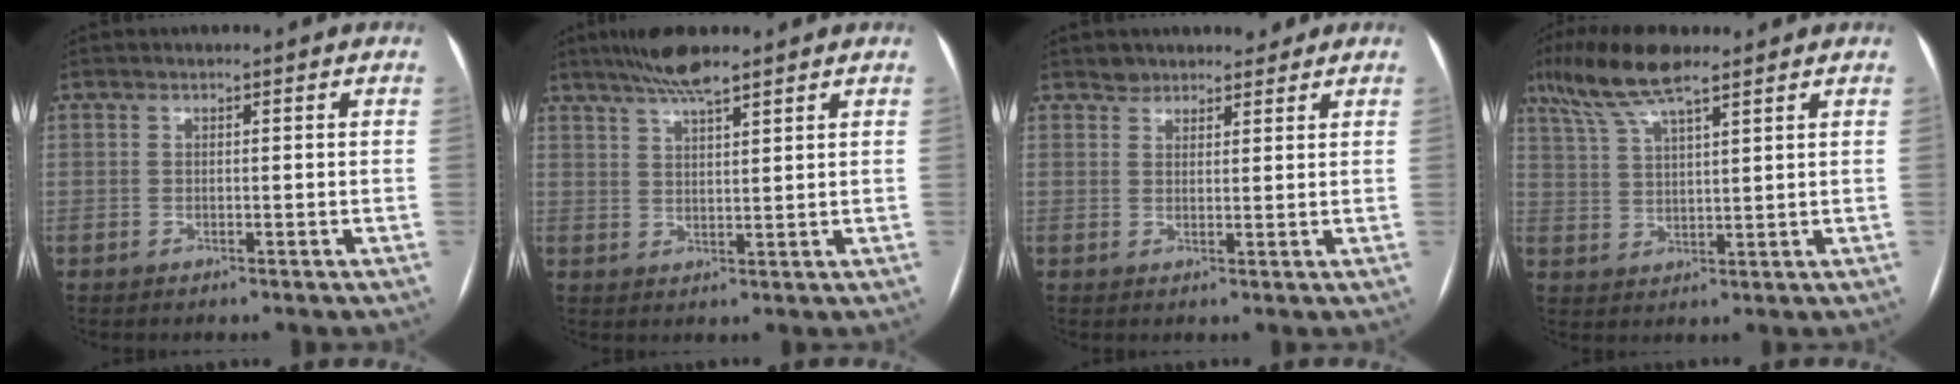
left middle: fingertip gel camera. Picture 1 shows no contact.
{"total": 6.2, "force": [4.9, 0.4, 3.7], "torque": [-0.069, 0.013, 0.088]}
{"total": 3.6, "force": [3.1, 1.8, 0.3], "torque": [0.006, 0.009, 0.045]}
{"total": 9.4, "force": [6.9, 1.4, 6.2], "torque": [-0.132, 0.021, 0.130]}